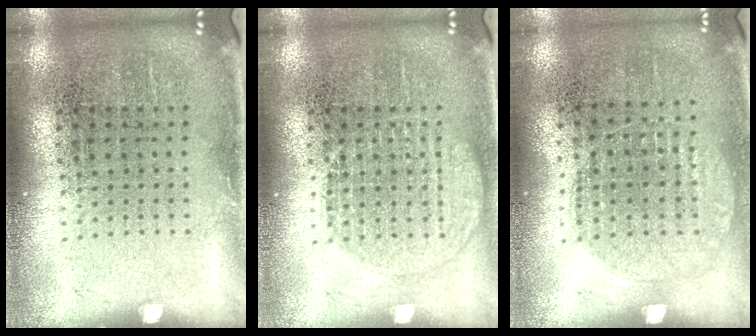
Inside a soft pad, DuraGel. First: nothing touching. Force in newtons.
{"total": 1.9, "press": 1.9, "slide": 0.3}
{"total": 0.9, "press": 0.9, "slide": 0.3}